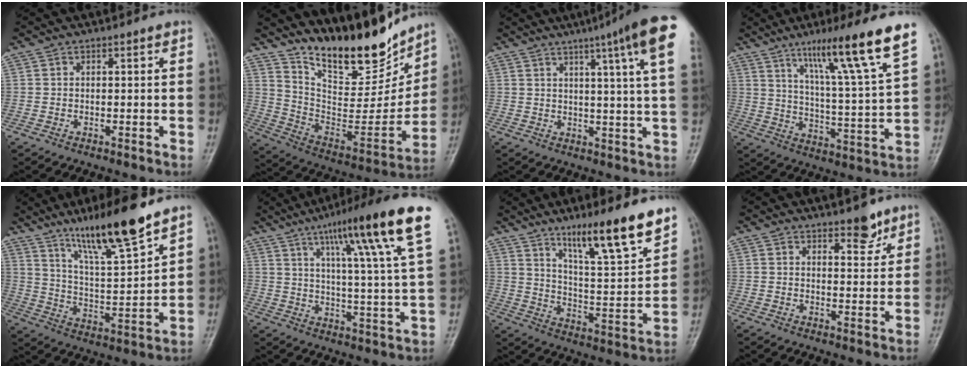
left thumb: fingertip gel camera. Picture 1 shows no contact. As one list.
[{"total": 21.1, "force": [17.0, 7.3, 10.2], "torque": [-0.115, -0.103, 0.295]}, {"total": 15.8, "force": [8.4, 0.4, 13.3], "torque": [-0.174, -0.019, 0.088]}, {"total": 17.0, "force": [10.8, 0.4, 13.1], "torque": [-0.196, -0.055, 0.171]}, {"total": 15.7, "force": [11.3, 1.8, 10.7], "torque": [-0.175, -0.067, 0.204]}, {"total": 19.8, "force": [11.2, 1.3, 16.3], "torque": [-0.233, -0.034, 0.160]}, {"total": 16.8, "force": [11.9, 2.3, 11.6], "torque": [-0.165, -0.073, 0.200]}, {"total": 4.5, "force": [3.3, 1.9, 2.4], "torque": [-0.012, -0.024, 0.048]}]